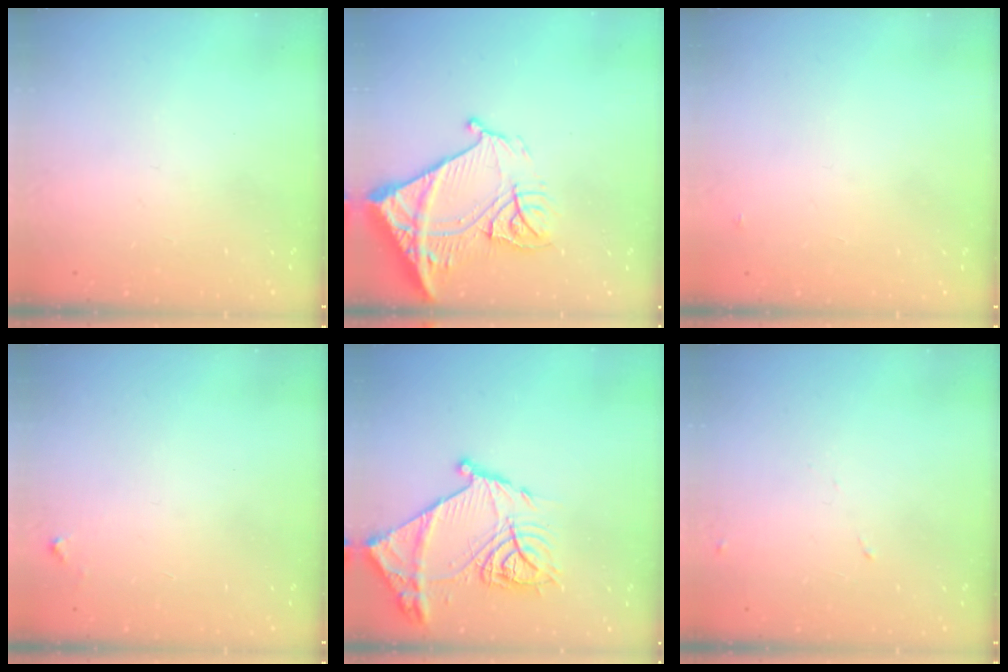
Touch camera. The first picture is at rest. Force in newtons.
{"total": 19.3, "press": 19.2, "slide": 2.2}
{"total": 2.6, "press": 2.6, "slide": 0.2}
{"total": 3.1, "press": 3.1, "slide": 0.1}
{"total": 20.4, "press": 20.3, "slide": 2.0}
{"total": 4.3, "press": 4.3, "slide": 0.7}